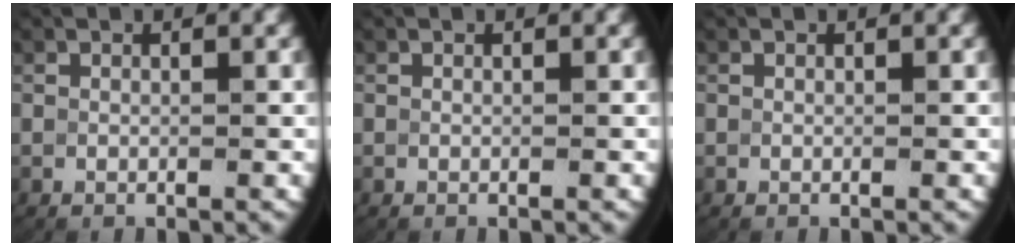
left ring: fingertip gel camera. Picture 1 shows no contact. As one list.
[{"total": 0.0}, {"total": 0.0}]